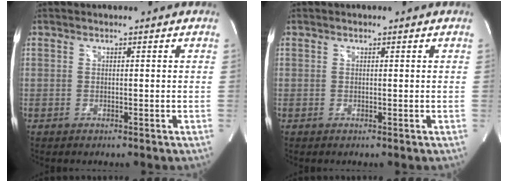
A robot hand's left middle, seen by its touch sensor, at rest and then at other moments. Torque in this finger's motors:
{"motor_torque": [0.08, 0.00, -0.04, 0.01]}